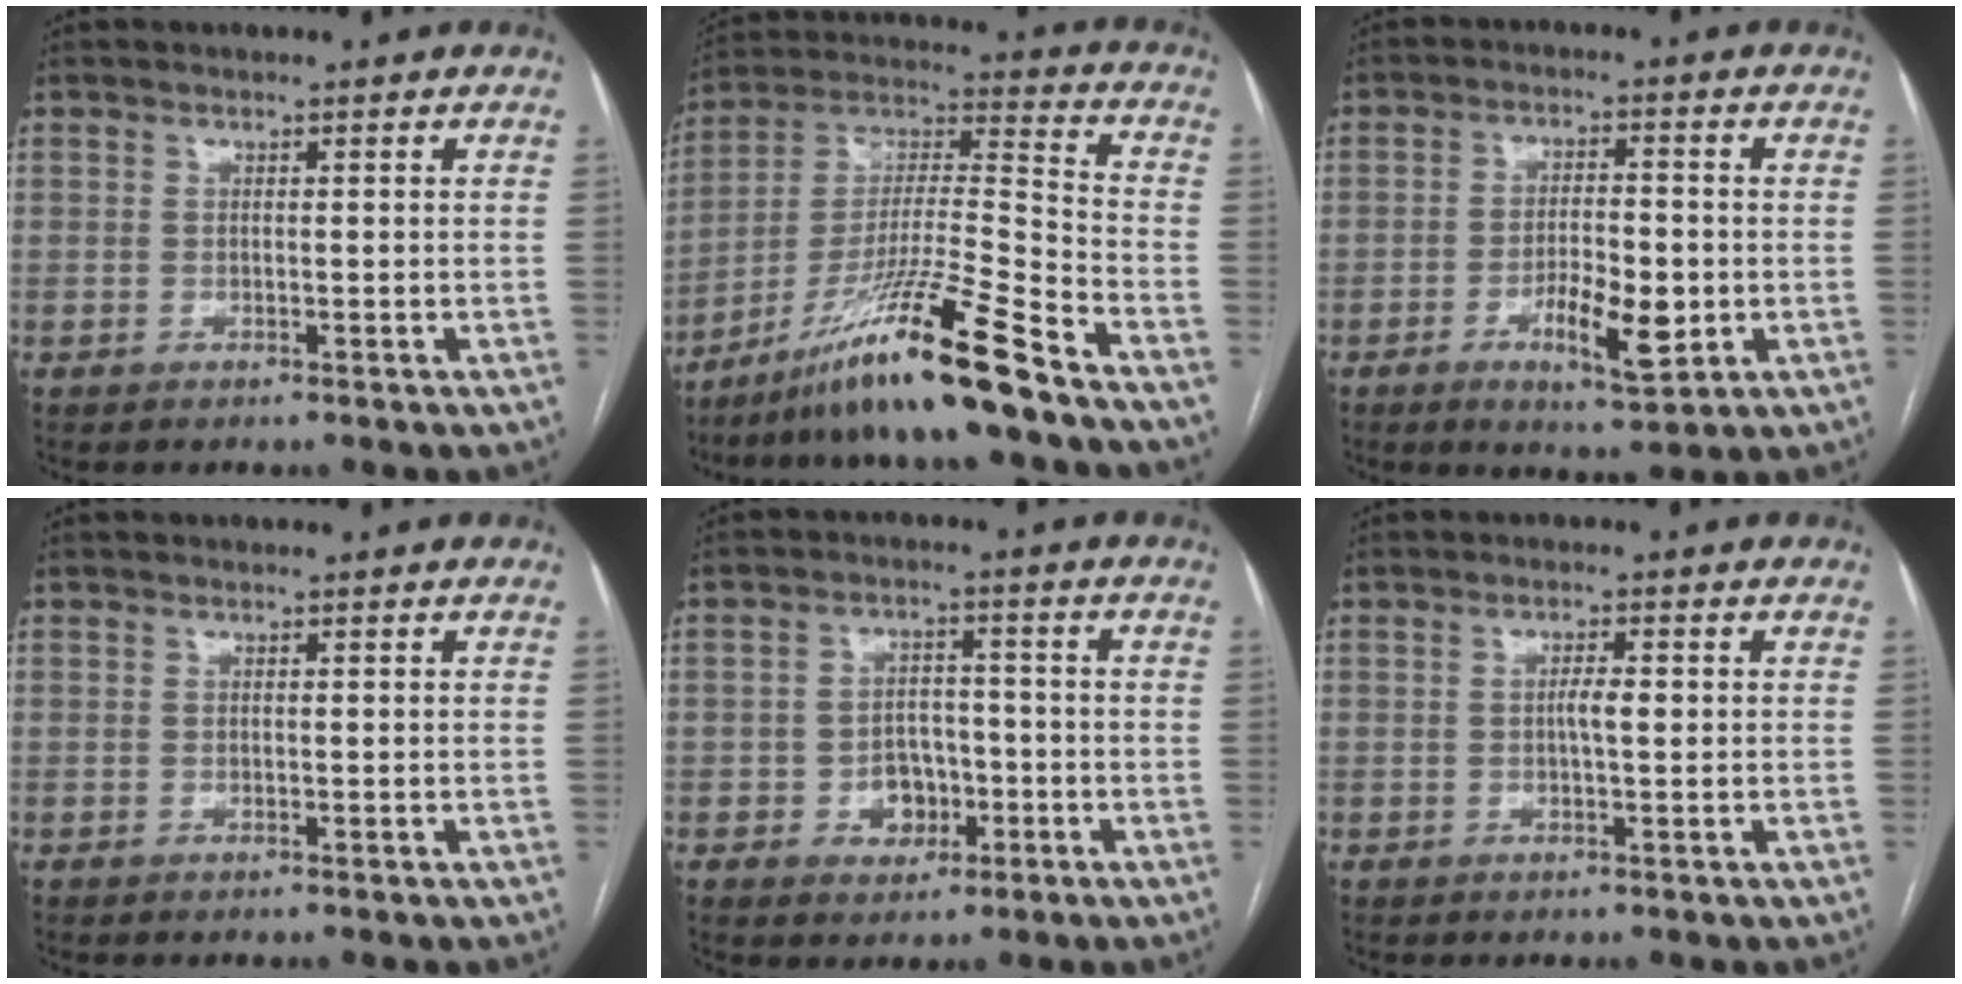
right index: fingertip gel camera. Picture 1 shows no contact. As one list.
[{"total": 17.2, "force": [-12.2, -1.3, 12.0], "torque": [-0.232, -0.014, -0.219]}, {"total": 7.9, "force": [-2.4, 2.3, 7.2], "torque": [-0.124, -0.004, -0.033]}, {"total": 0.0}, {"total": 5.4, "force": [-1.9, 4.1, 3.0], "torque": [-0.045, 0.013, -0.025]}, {"total": 2.2, "force": [0.1, 0.4, 2.2], "torque": [-0.040, 0.003, 0.000]}]